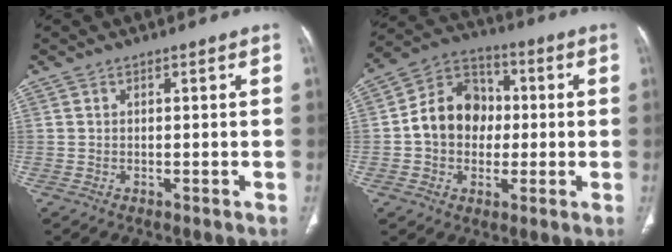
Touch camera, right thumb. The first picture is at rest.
{"total": 12.9, "force": [-0.2, 10.5, 7.4], "torque": [-0.090, 0.031, -0.011]}